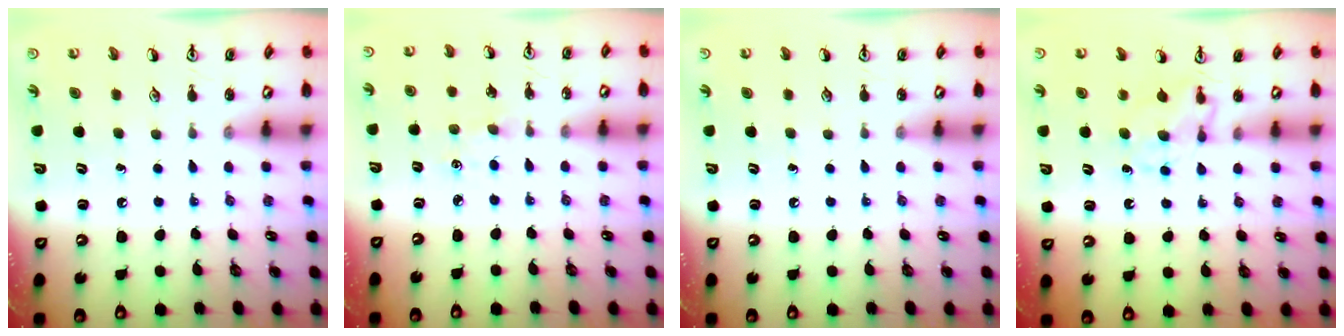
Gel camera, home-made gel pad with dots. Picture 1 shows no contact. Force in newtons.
{"total": 1.1, "press": 1.1, "slide": 0.3}
{"total": 0.0}
{"total": 6.0, "press": 6.0, "slide": 0.8}